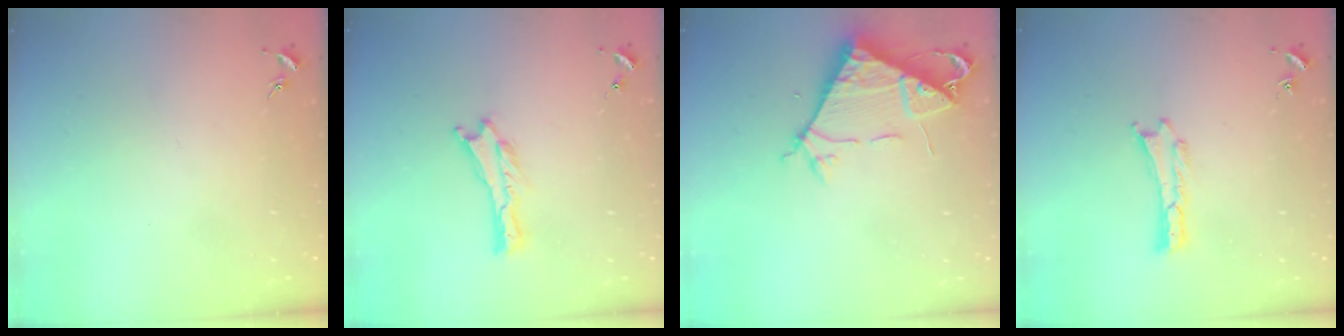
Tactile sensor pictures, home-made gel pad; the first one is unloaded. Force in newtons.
{"total": 0.0}
{"total": 7.3, "press": 7.3, "slide": 0.8}
{"total": 0.0}